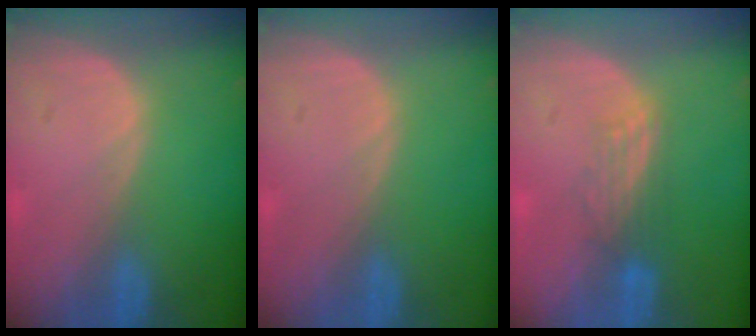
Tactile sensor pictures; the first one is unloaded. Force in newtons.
{"total": 0.0}
{"total": 2.8, "press": 2.7, "slide": 0.6}